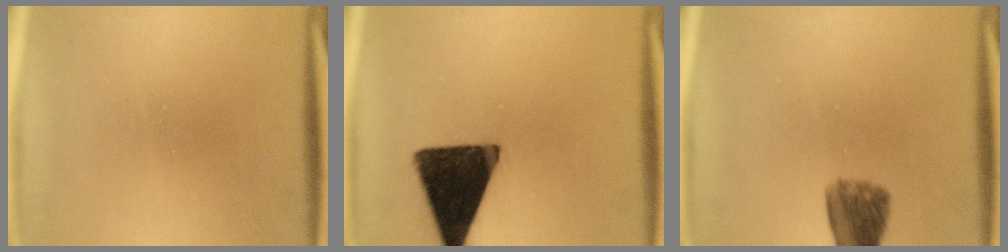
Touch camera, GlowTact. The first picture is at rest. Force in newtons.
{"total": 17.4}
{"total": 7.3}